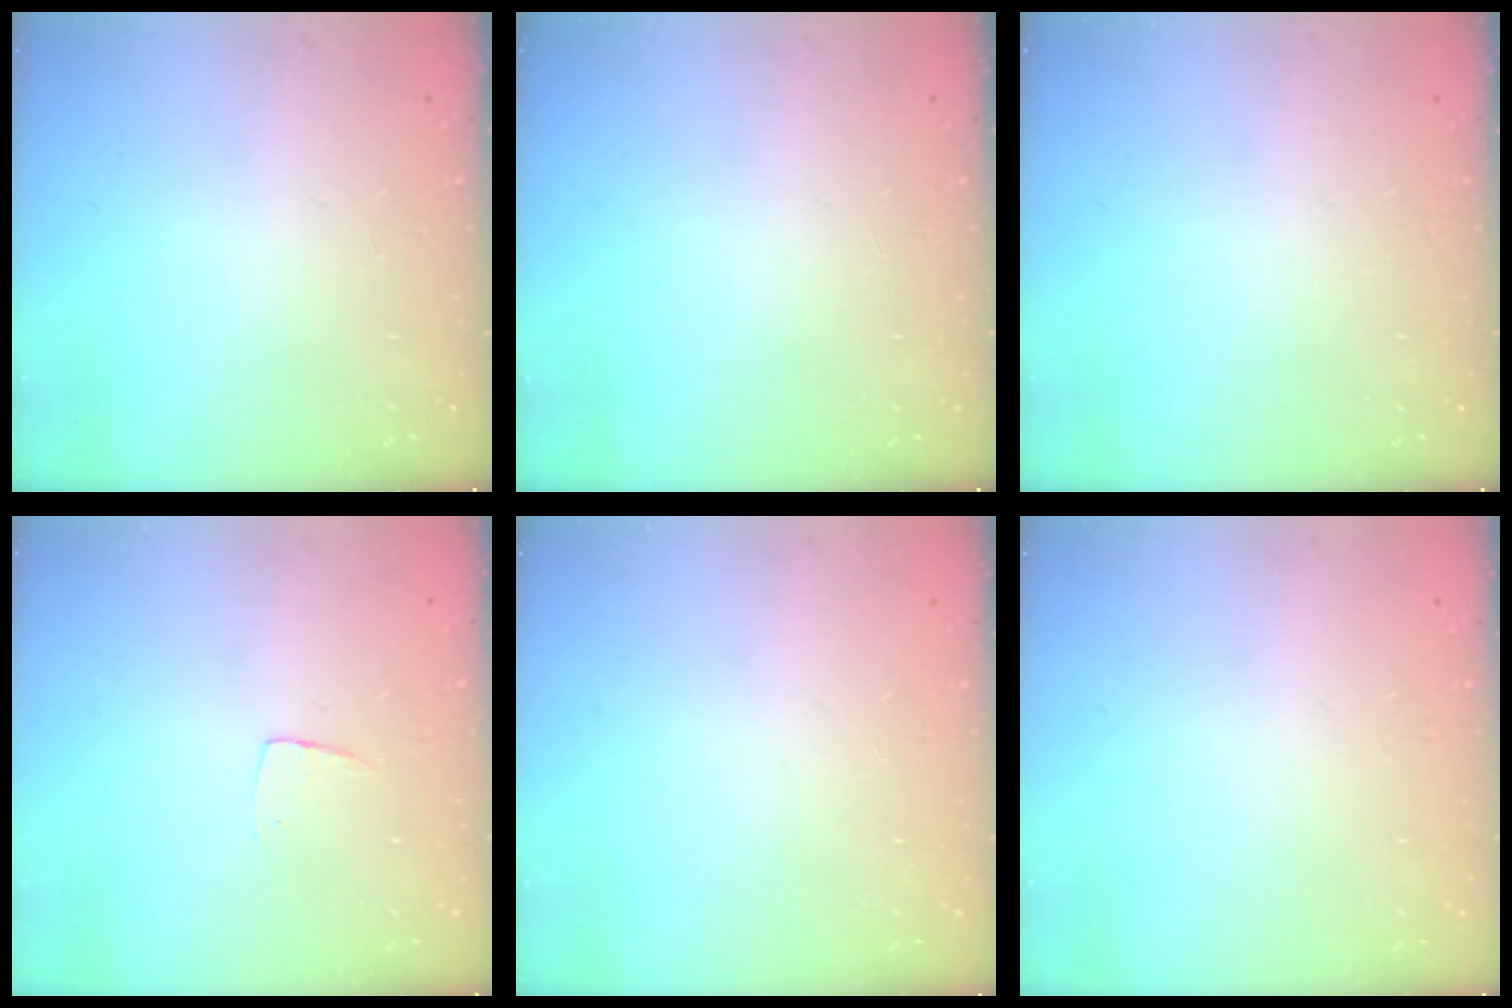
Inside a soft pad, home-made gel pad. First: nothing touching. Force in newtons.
{"total": 0.0}
{"total": 0.0}
{"total": 3.7, "press": 3.7, "slide": 0.2}
{"total": 0.0}
{"total": 0.0}